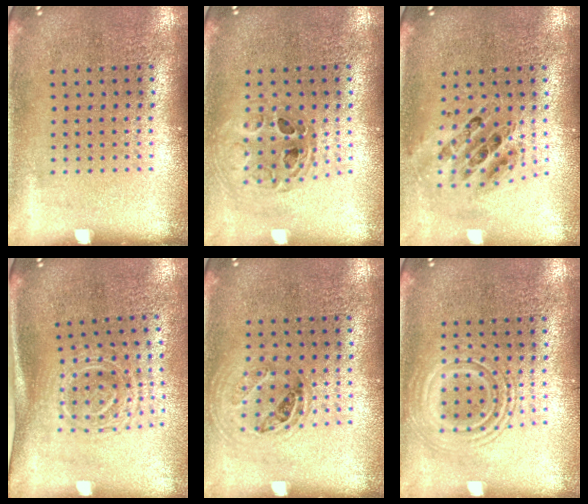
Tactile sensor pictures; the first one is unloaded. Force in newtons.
{"total": 0.7, "press": 0.7, "slide": 0.1}
{"total": 0.7, "press": 0.7, "slide": 0.1}
{"total": 1.7, "press": 1.3, "slide": 1.1}
{"total": 1.0, "press": 0.9, "slide": 0.4}
{"total": 2.6, "press": 2.6, "slide": 0.5}